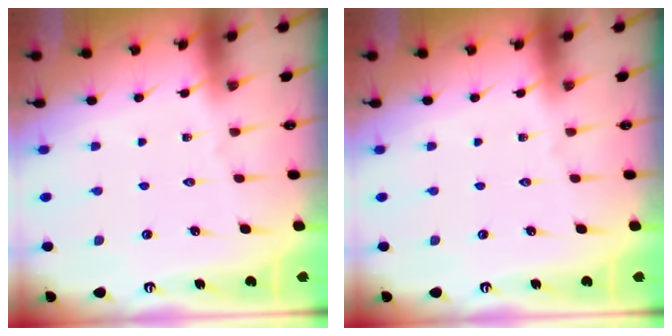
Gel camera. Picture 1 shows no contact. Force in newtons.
{"total": 0.0}